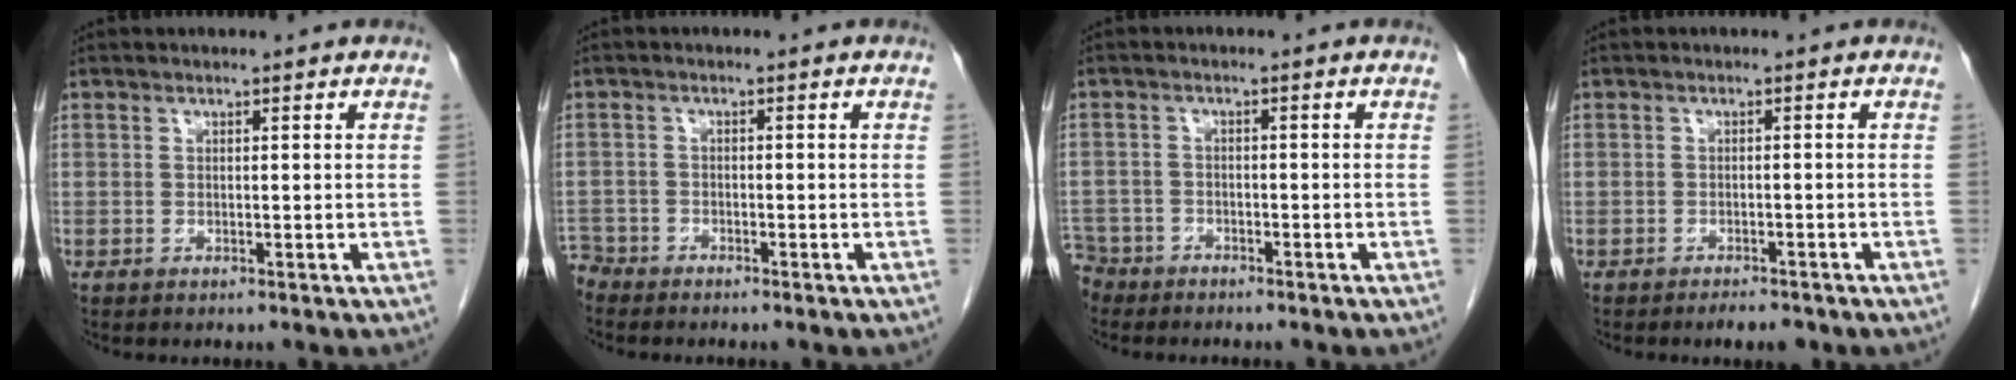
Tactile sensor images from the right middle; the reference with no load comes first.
{"total": 2.9, "force": [-2.8, 0.8, -0.3], "torque": [0.004, -0.004, -0.055]}
{"total": 4.9, "force": [-4.2, 2.5, -0.3], "torque": [0.001, -0.001, -0.084]}
{"total": 2.5, "force": [-2.0, 0.8, 1.2], "torque": [-0.018, -0.001, -0.023]}